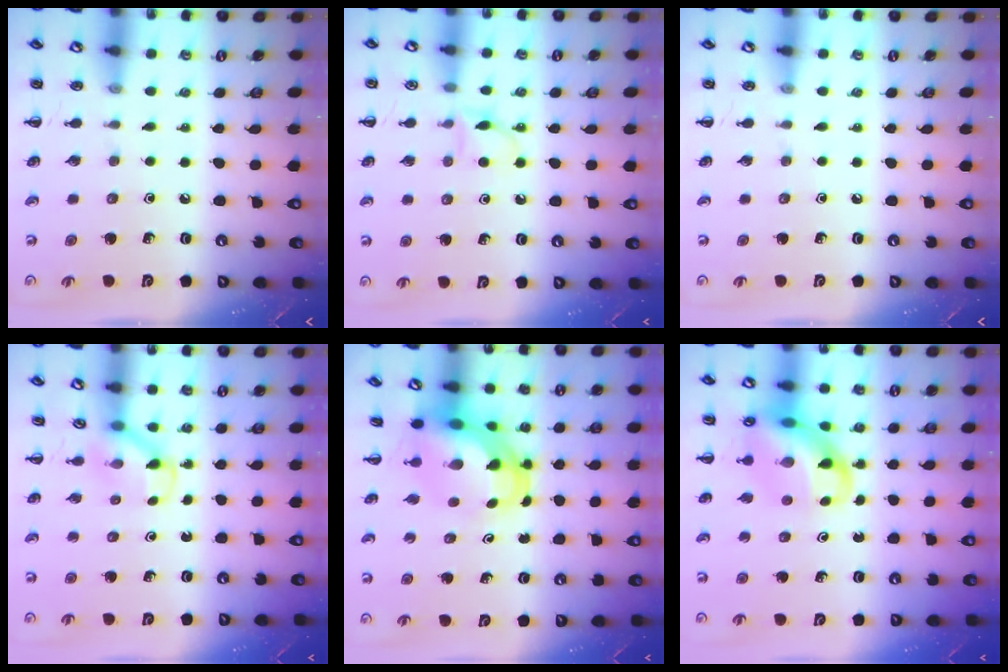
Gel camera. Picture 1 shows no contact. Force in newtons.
{"total": 4.7, "press": 4.4, "slide": 1.5}
{"total": 0.0}
{"total": 3.2, "press": 3.0, "slide": 1.1}
{"total": 6.3, "press": 6.1, "slide": 1.5}
{"total": 11.3, "press": 10.9, "slide": 2.8}